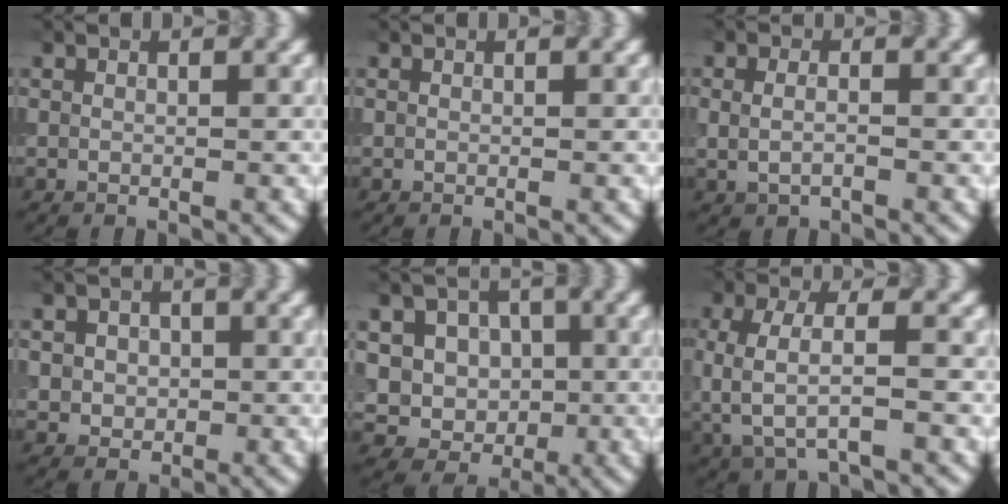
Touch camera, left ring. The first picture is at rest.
{"total": 0.0}
{"total": 1.5, "force": [-0.2, 0.8, 1.3], "torque": [-0.032, -0.002, -0.003]}
{"total": 2.7, "force": [0.2, 2.4, 1.3], "torque": [-0.012, 0.005, -0.005]}
{"total": 7.1, "force": [0.5, 6.4, 3.1], "torque": [-0.028, 0.024, -0.022]}
{"total": 4.1, "force": [-0.6, 1.5, 3.7], "torque": [-0.078, -0.005, -0.009]}